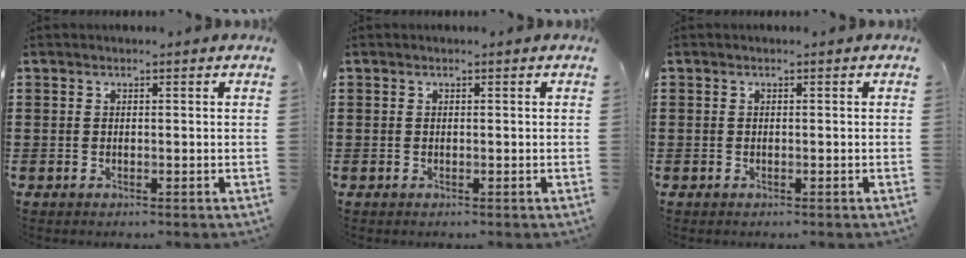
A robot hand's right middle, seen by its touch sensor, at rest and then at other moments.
{"total": 0.0}
{"total": 0.0}